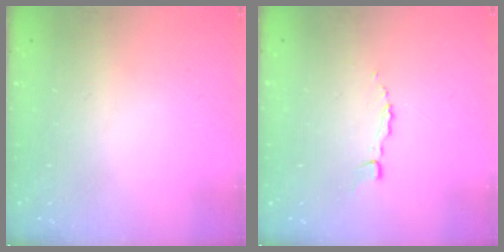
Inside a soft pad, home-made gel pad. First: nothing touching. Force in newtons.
{"total": 2.9, "press": 2.9, "slide": 0.2}